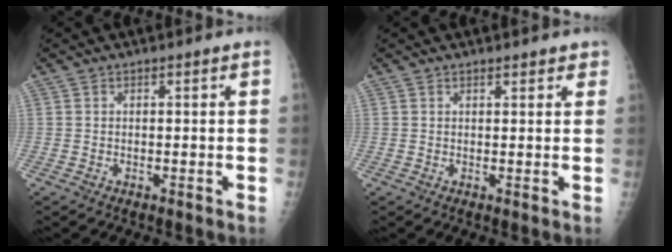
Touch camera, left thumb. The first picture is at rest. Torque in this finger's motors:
{"motor_torque": [-0.31, -0.09, -0.28, -0.11, -0.01]}